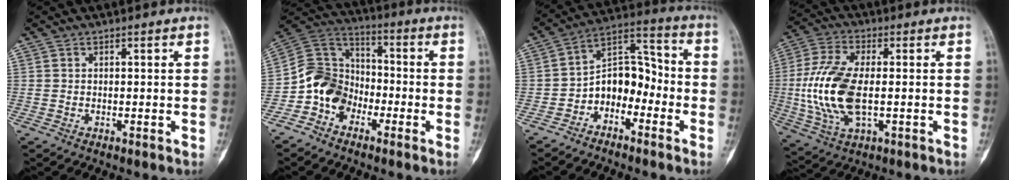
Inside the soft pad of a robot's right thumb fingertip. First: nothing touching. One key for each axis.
{"total": 10.6, "fx": -4.8, "fy": 8.2, "fz": 4.6, "tx": -0.065, "ty": 0.067, "tz": -0.104}
{"total": 9.8, "fx": -3.8, "fy": 6.9, "fz": 5.8, "tx": -0.061, "ty": 0.068, "tz": -0.080}
{"total": 15.1, "fx": -1.0, "fy": 7.5, "fz": 13.1, "tx": -0.285, "ty": 0.002, "tz": -0.014}